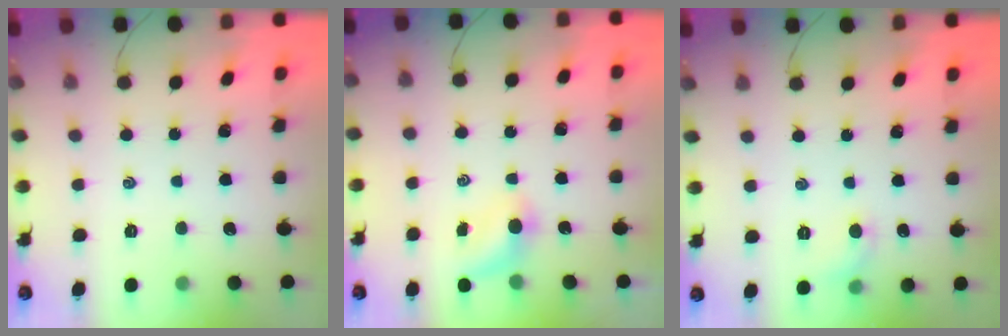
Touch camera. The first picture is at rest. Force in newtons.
{"total": 4.1, "press": 4.0, "slide": 0.6}
{"total": 4.7, "press": 4.5, "slide": 1.5}